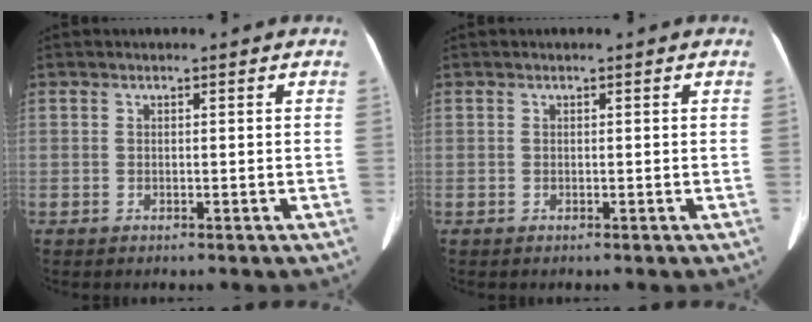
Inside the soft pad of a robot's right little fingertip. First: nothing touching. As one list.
[{"total": 0.0}]